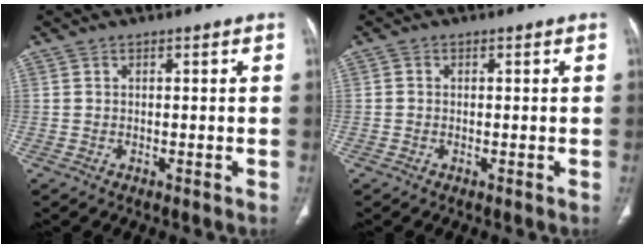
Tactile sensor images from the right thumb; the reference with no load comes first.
{"total": 0.6, "force": [-0.1, 0.5, 0.3], "torque": [-0.004, 0.001, -0.007]}